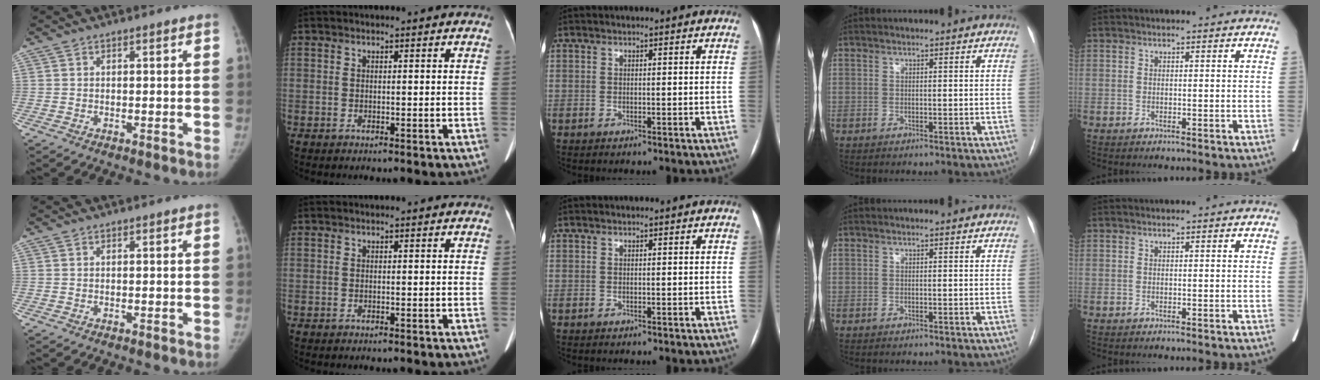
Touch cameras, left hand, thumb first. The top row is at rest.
{}